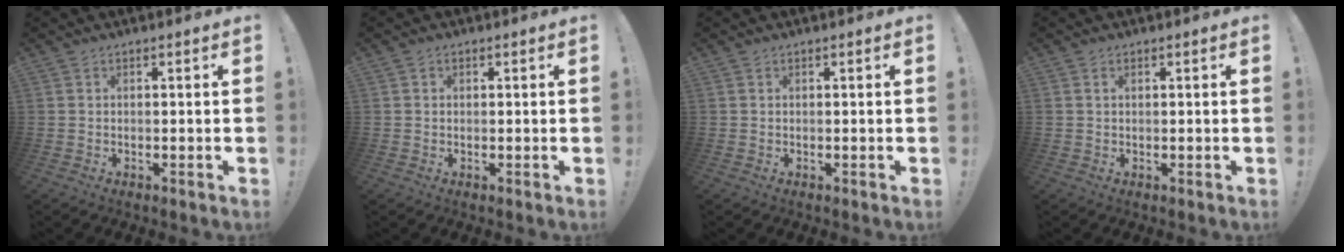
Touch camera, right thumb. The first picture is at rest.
{"total": 0.7, "force": [0.2, 0.7, 0.1], "torque": [-0.005, 0.004, 0.005]}
{"total": 0.0}
{"total": 0.8, "force": [0.5, 0.5, 0.5], "torque": [-0.006, 0.000, 0.008]}